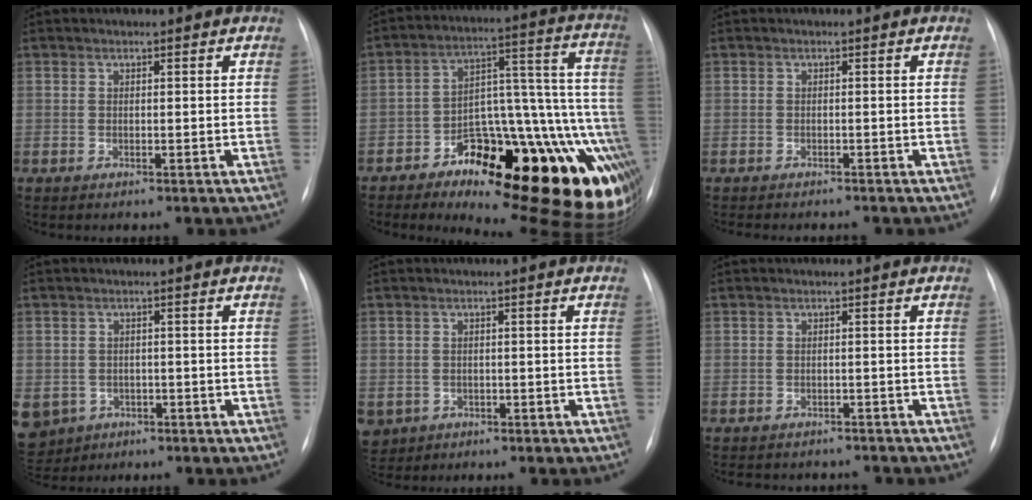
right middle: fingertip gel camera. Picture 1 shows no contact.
{"total": 32.1, "force": [-15.0, 9.7, 26.6], "torque": [-0.223, 0.037, -0.189]}
{"total": 4.9, "force": [-4.4, 1.2, 1.9], "torque": [-0.018, -0.002, -0.056]}
{"total": 12.3, "force": [-5.0, 10.5, 4.0], "torque": [-0.137, 0.004, -0.061]}
{"total": 5.9, "force": [-2.4, 5.2, 1.6], "torque": [-0.049, 0.004, -0.028]}
{"total": 6.5, "force": [-5.9, 2.4, 1.4], "torque": [-0.016, 0.005, -0.067]}